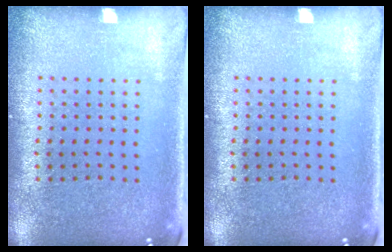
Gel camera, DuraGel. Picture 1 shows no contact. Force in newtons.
{"total": 0.0}